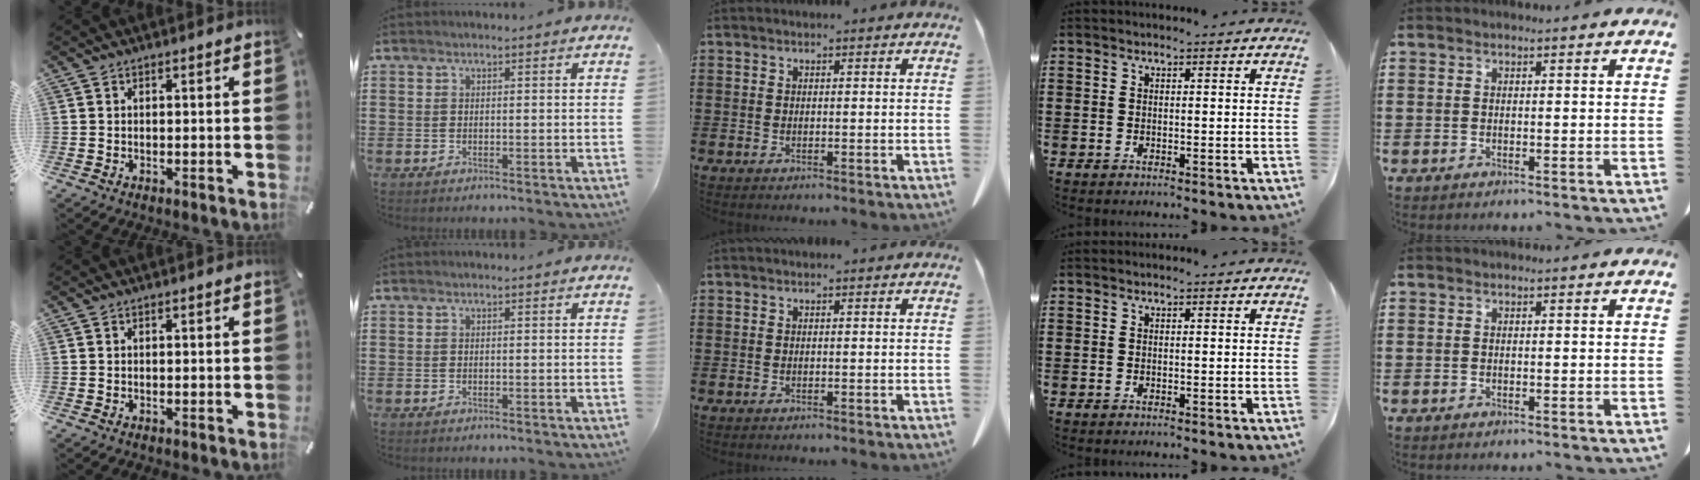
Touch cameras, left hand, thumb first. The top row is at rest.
{}